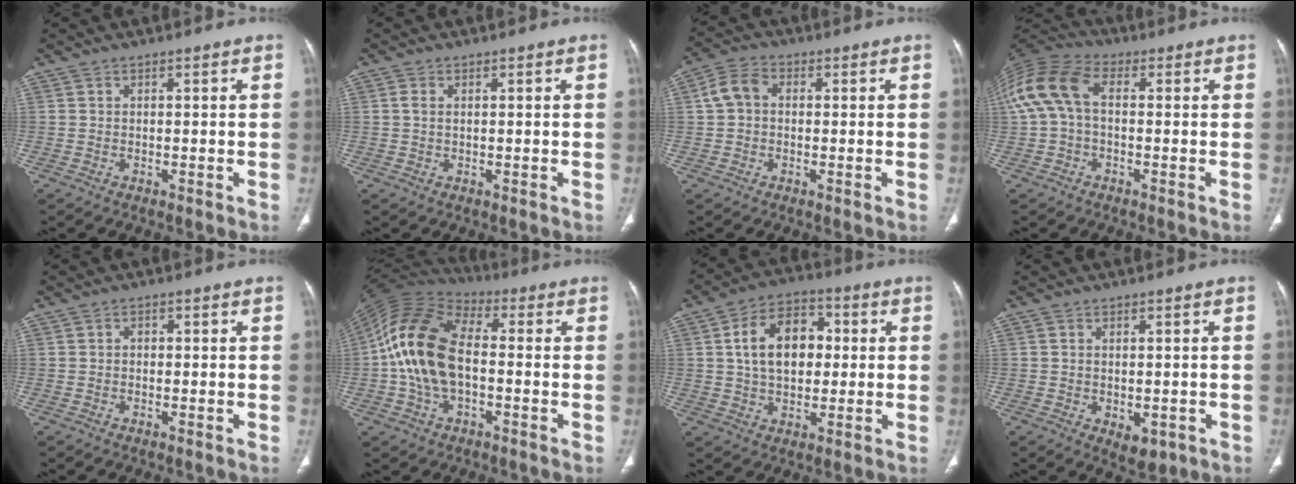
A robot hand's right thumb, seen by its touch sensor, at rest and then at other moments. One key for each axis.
{"total": 1.5, "fx": 0.3, "fy": 0.9, "fz": 1.2, "tx": -0.026, "ty": 0.002, "tz": 0.005}
{"total": 5.4, "fx": 0.4, "fy": 4.1, "fz": 3.4, "tx": -0.064, "ty": 0.019, "tz": 0.001}
{"total": 12.3, "fx": 1.0, "fy": 7.6, "fz": 9.5, "tx": -0.205, "ty": 0.036, "tz": 0.009}
{"total": 1.0, "fx": 0.0, "fy": 0.9, "fz": 0.6, "tx": -0.003, "ty": 0.004, "tz": -0.004}
{"total": 16.8, "fx": -1.0, "fy": 9.9, "fz": 13.5, "tx": -0.268, "ty": 0.030, "tz": -0.025}
{"total": 12.8, "fx": 1.8, "fy": 8.6, "fz": 9.3, "tx": -0.130, "ty": 0.015, "tz": 0.024}
{"total": 4.5, "fx": -1.2, "fy": 2.8, "fz": 3.3, "tx": -0.037, "ty": -0.001, "tz": -0.002}